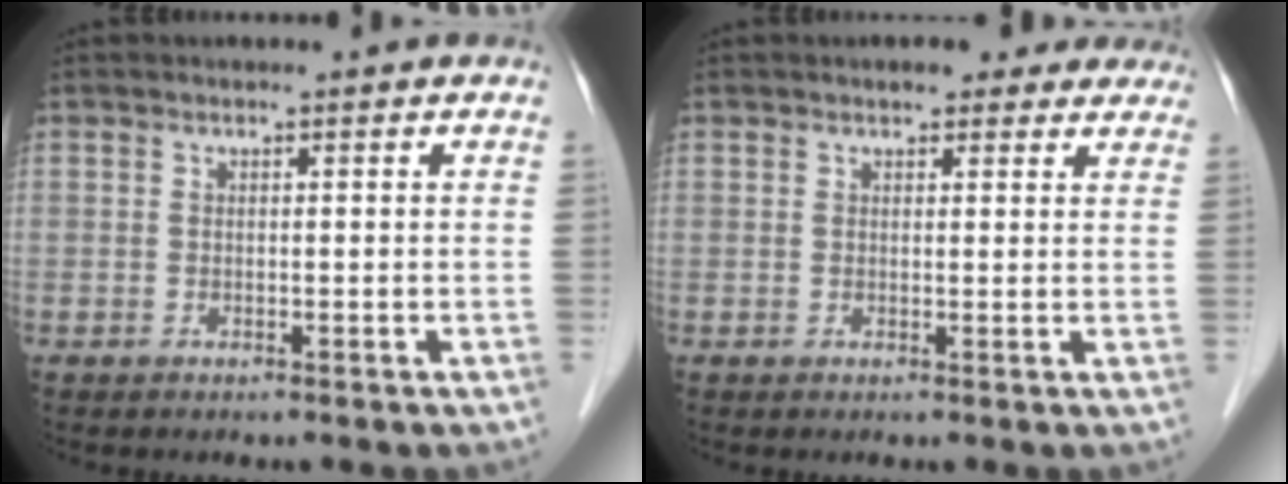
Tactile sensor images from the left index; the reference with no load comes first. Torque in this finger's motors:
{"motor_torque": [0.46, -0.59, 0.19, 0.02]}